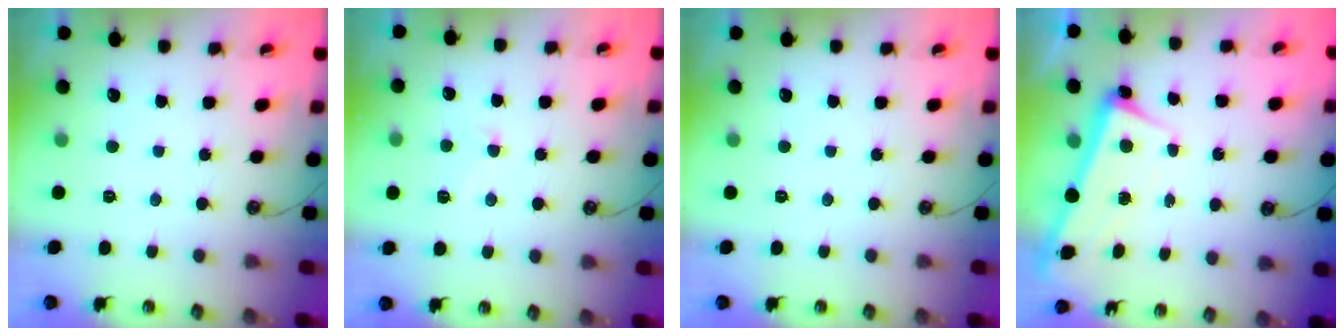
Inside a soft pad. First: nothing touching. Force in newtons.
{"total": 3.3, "press": 3.2, "slide": 0.6}
{"total": 0.0}
{"total": 2.2, "press": 2.0, "slide": 0.8}